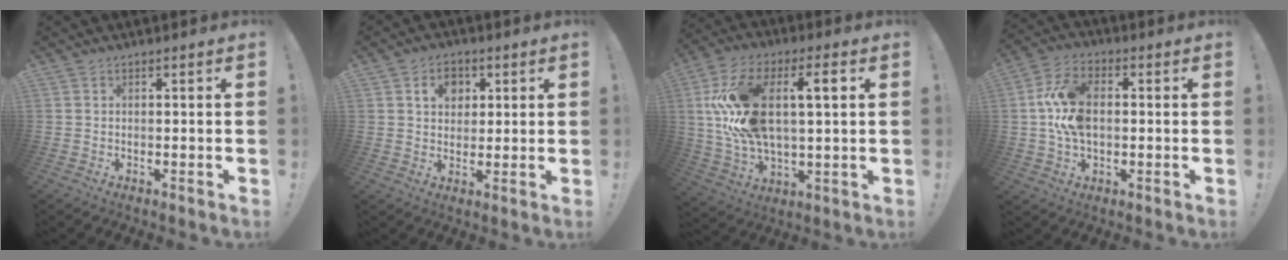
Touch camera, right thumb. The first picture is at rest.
{"total": 6.8, "force": [2.6, 5.5, 3.1], "torque": [-0.044, 0.000, 0.047]}
{"total": 19.3, "force": [4.1, 9.8, 16.2], "torque": [-0.300, 0.002, 0.067]}
{"total": 13.0, "force": [0.5, 8.6, 9.8], "torque": [-0.181, 0.013, 0.013]}